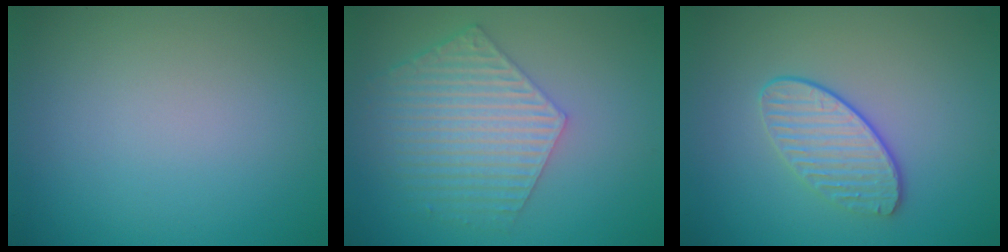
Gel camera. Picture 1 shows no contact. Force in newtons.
{"total": 5.8, "press": 4.4, "slide": 3.8}
{"total": 2.7, "press": 2.4, "slide": 1.2}